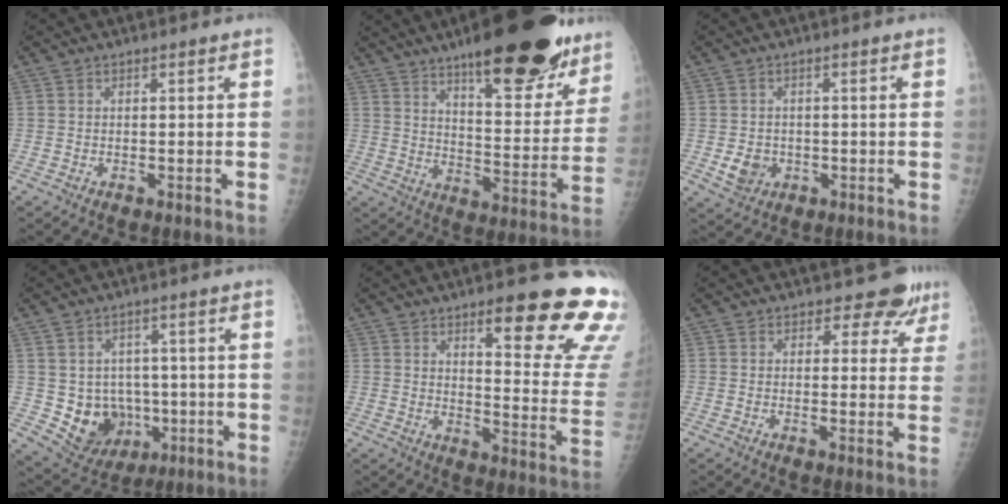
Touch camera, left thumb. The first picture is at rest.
{"total": 26.7, "force": [17.9, 8.5, 18.0], "torque": [-0.208, -0.077, 0.255]}
{"total": 4.2, "force": [-0.9, 3.7, 1.7], "torque": [-0.017, 0.002, -0.008]}
{"total": 10.2, "force": [-1.1, 9.0, 4.6], "torque": [-0.033, 0.003, 0.006]}
{"total": 21.1, "force": [12.5, 4.9, 16.2], "torque": [-0.168, -0.070, 0.164]}
{"total": 5.4, "force": [4.2, 3.3, 0.5], "torque": [0.030, -0.024, 0.034]}